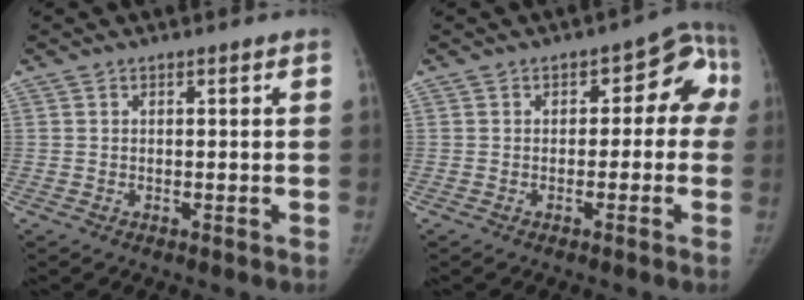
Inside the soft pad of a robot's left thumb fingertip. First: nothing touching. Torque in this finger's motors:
{"motor_torque": [0.05, 0.08, -0.25, 0.24, -0.01]}